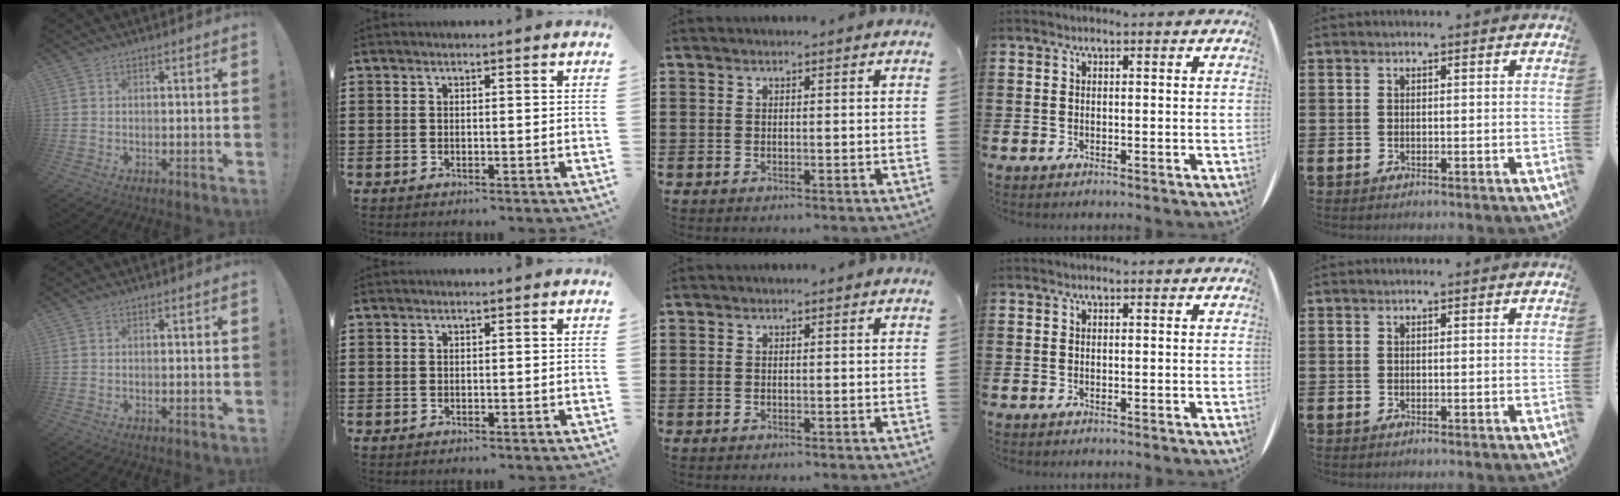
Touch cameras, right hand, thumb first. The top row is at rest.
{}